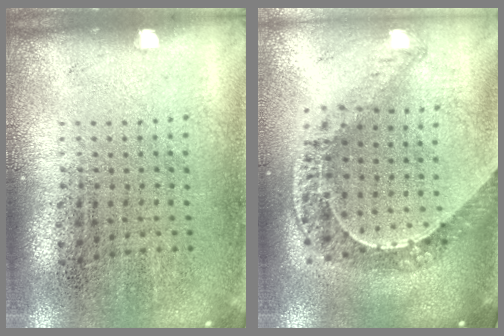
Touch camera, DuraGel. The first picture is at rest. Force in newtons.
{"total": 1.0, "press": 1.0, "slide": 0.2}